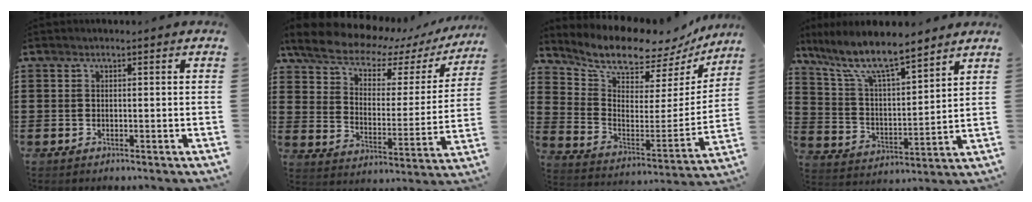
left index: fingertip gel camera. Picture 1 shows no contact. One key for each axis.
{"total": 8.5, "fx": 7.1, "fy": 2.8, "fz": 3.9, "tx": -0.101, "ty": -0.044, "tz": 0.119}
{"total": 9.0, "fx": 8.5, "fy": 1.6, "fz": 2.6, "tx": -0.083, "ty": -0.074, "tz": 0.140}
{"total": 9.1, "fx": 7.7, "fy": 1.8, "fz": 4.5, "tx": -0.122, "ty": -0.042, "tz": 0.131}